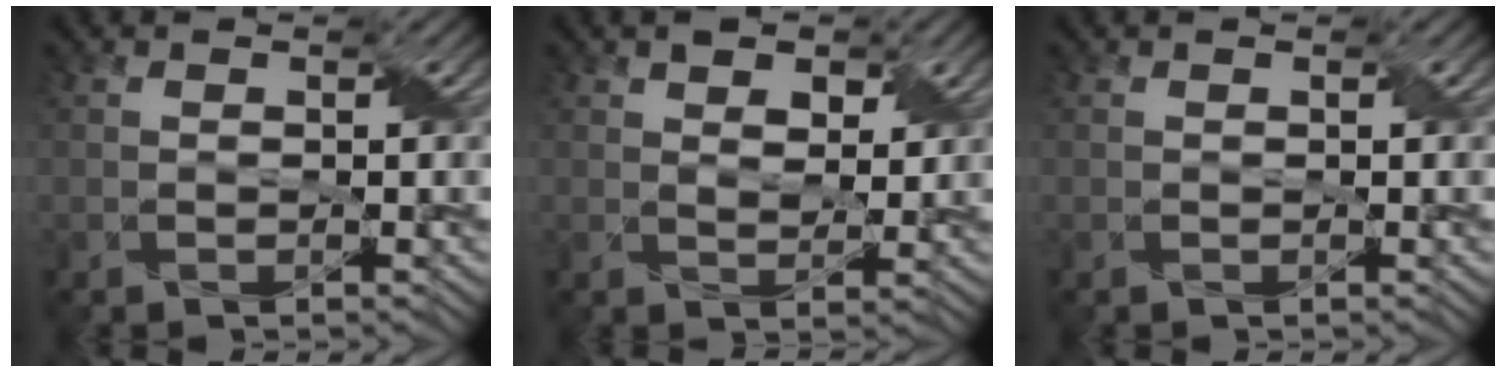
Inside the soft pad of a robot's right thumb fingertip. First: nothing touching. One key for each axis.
{"total": 3.9, "fx": 2.0, "fy": 2.1, "fz": 2.5, "tx": -0.046, "ty": -0.007, "tz": 0.032}
{"total": 0.0}